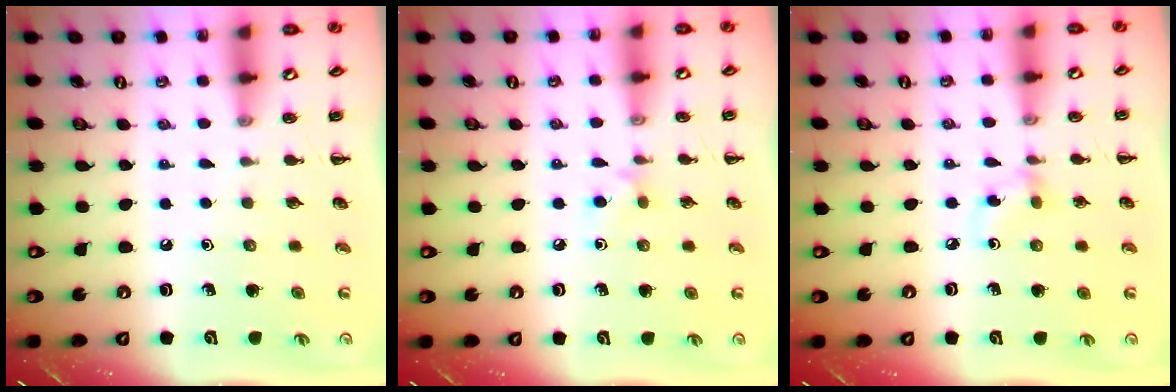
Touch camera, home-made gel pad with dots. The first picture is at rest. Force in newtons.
{"total": 4.4, "press": 4.0, "slide": 1.8}
{"total": 3.6, "press": 3.4, "slide": 1.4}